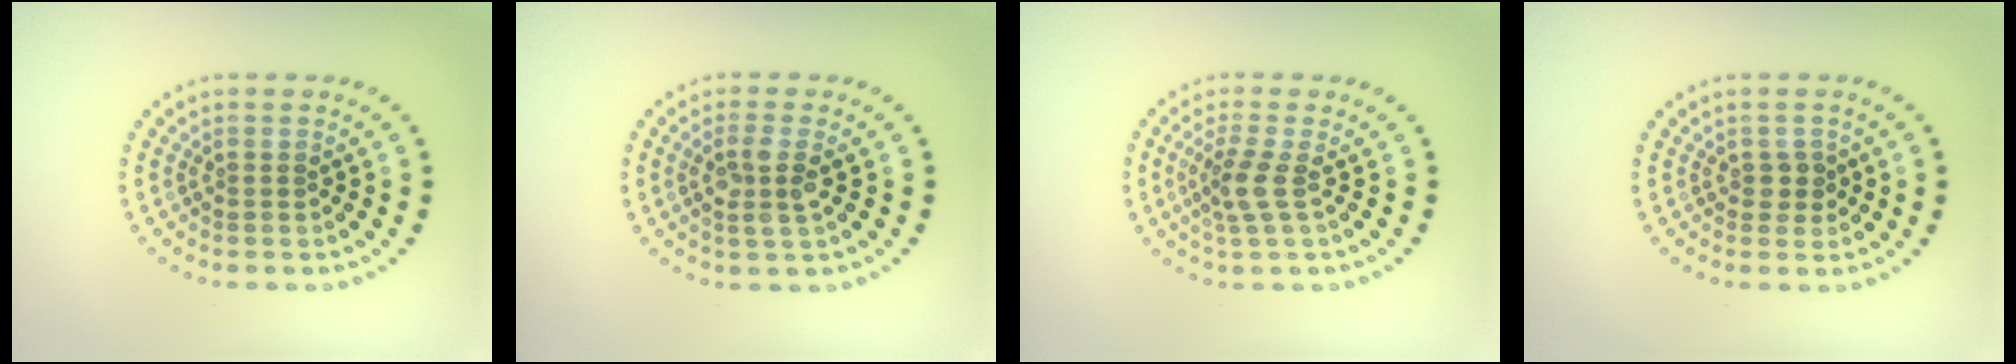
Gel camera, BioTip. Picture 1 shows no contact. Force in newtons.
{"total": 2.5, "press": 2.2, "slide": 1.1}
{"total": 2.4, "press": 1.8, "slide": 1.6}
{"total": 1.4, "press": 1.3, "slide": 0.5}